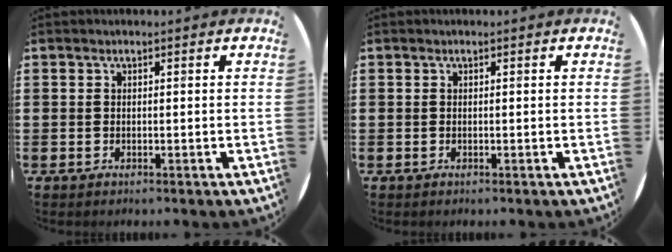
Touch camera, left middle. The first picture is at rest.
{"total": 0.0}